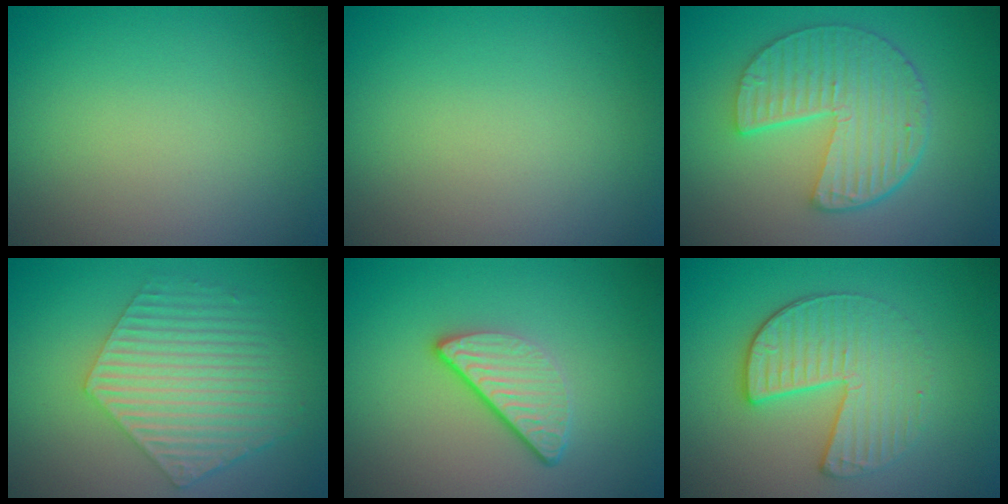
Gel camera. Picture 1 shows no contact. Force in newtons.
{"total": 0.0}
{"total": 6.2, "press": 4.4, "slide": 4.3}
{"total": 5.9, "press": 4.4, "slide": 3.9}
{"total": 3.2, "press": 2.5, "slide": 2.1}
{"total": 3.7, "press": 3.5, "slide": 1.3}